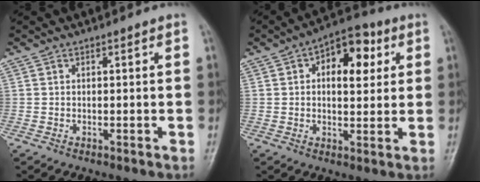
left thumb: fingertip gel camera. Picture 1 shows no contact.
{"total": 11.1, "force": [3.3, 6.4, 8.4], "torque": [-0.083, 0.009, 0.040]}